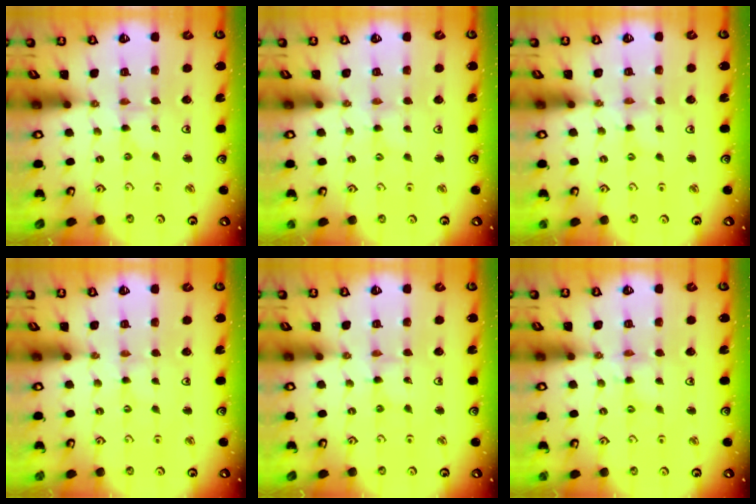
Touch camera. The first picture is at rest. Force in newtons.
{"total": 0.6, "press": 0.6, "slide": 0.2}
{"total": 1.1, "press": 1.1, "slide": 0.2}
{"total": 0.0}
{"total": 0.0}
{"total": 2.8, "press": 2.8, "slide": 0.3}